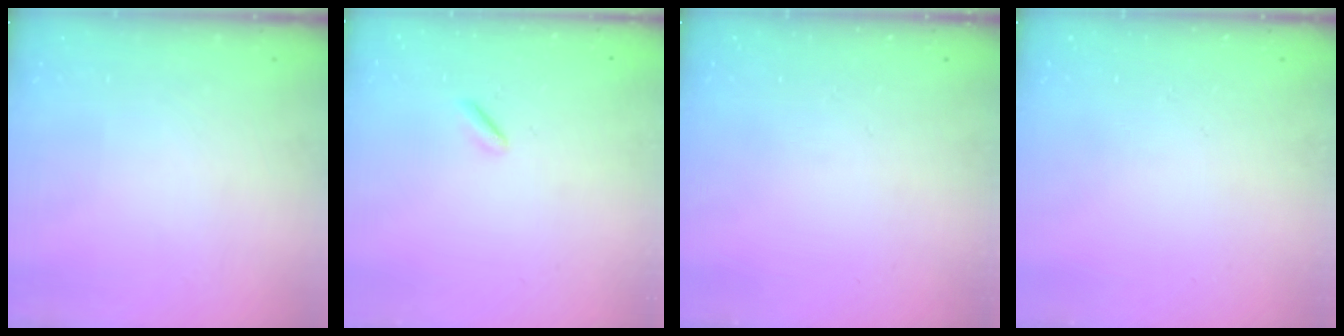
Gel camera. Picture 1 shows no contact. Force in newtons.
{"total": 1.0, "press": 0.9, "slide": 0.4}
{"total": 0.0}
{"total": 0.0}